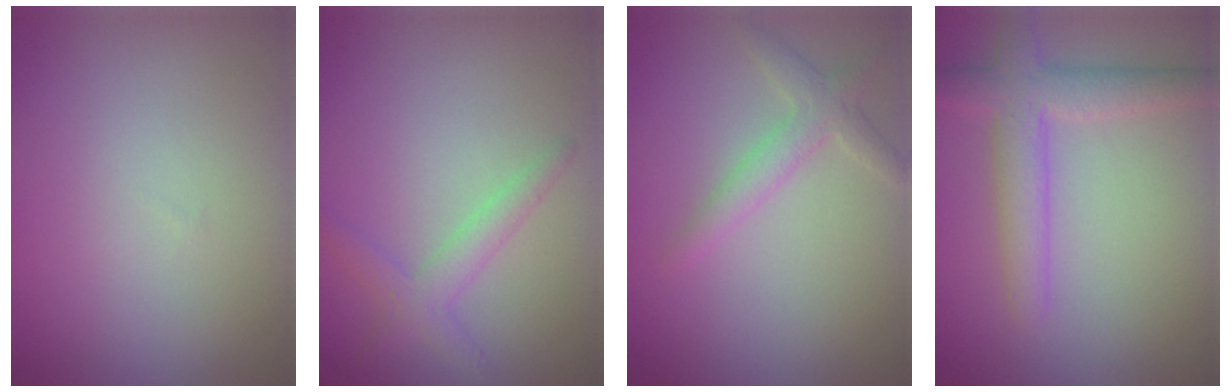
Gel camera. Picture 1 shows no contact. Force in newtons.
{"total": 2.2, "press": 2.2, "slide": 0.0}
{"total": 2.3, "press": 2.3, "slide": 0.1}
{"total": 2.9, "press": 2.9, "slide": 0.1}